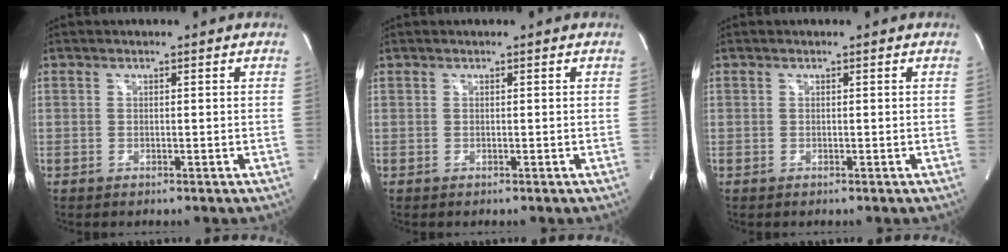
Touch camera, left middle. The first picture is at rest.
{"total": 0.0}
{"total": 0.0}